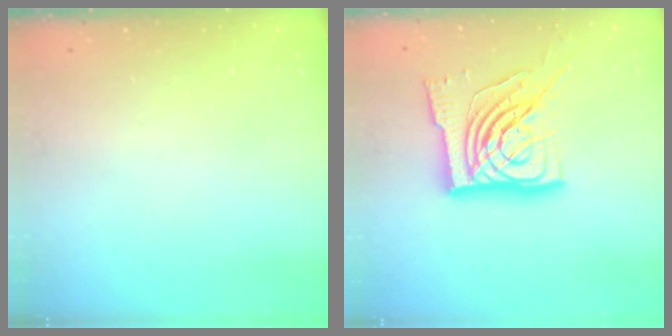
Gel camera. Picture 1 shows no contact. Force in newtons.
{"total": 18.2, "press": 18.1, "slide": 1.9}